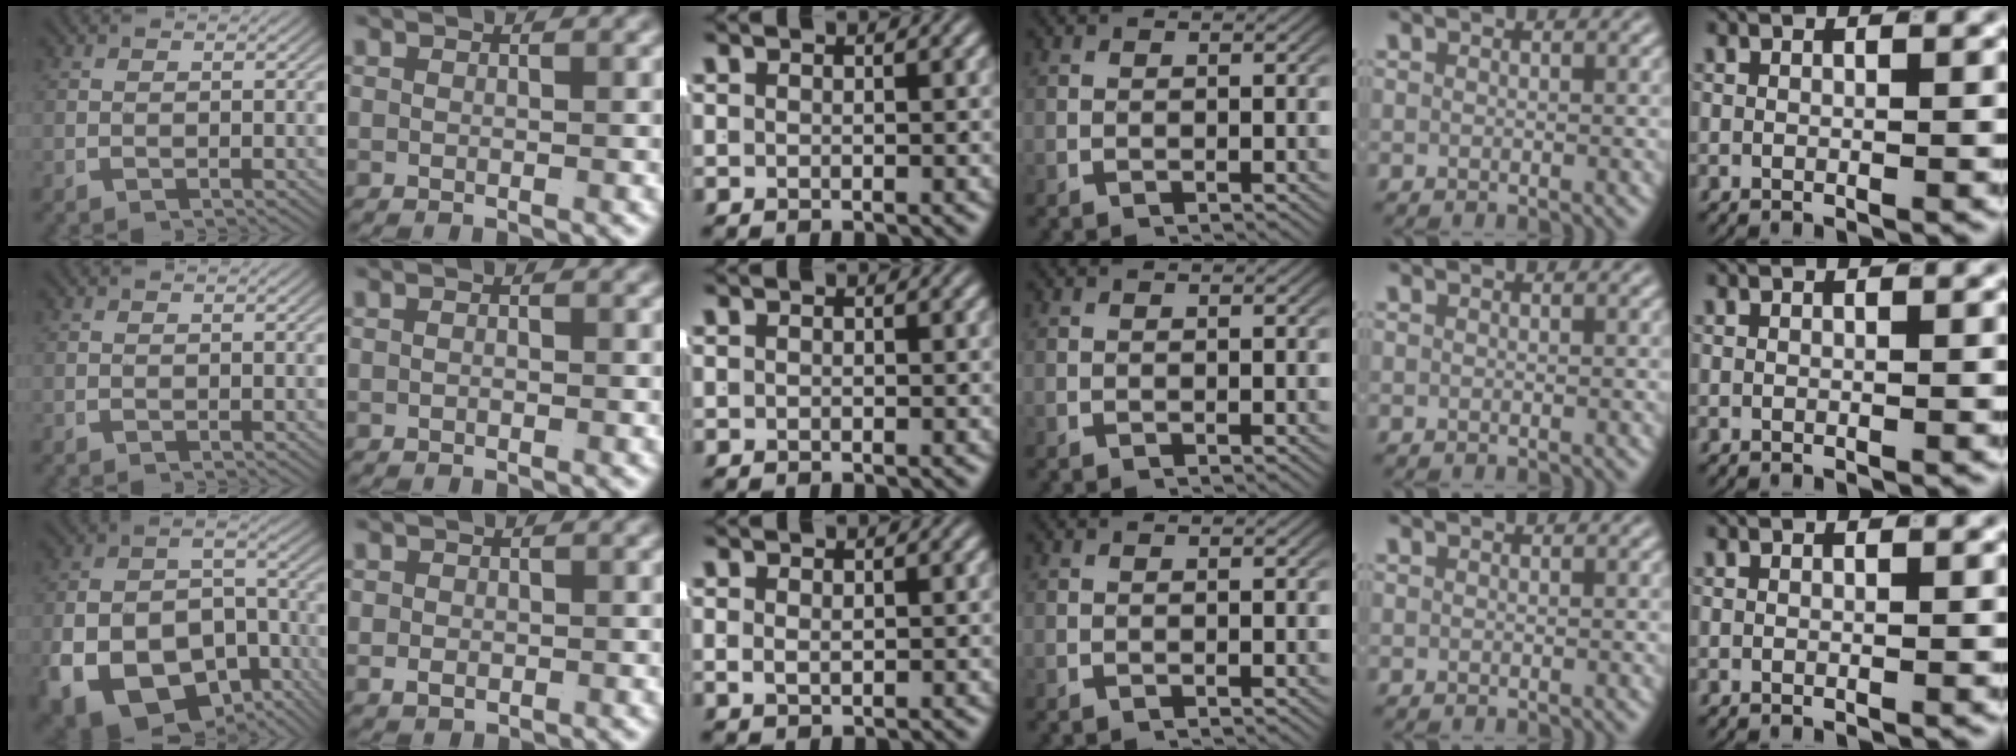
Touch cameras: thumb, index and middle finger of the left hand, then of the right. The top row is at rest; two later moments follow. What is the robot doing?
{"motion": "lift_and_place", "object": "shirt"}